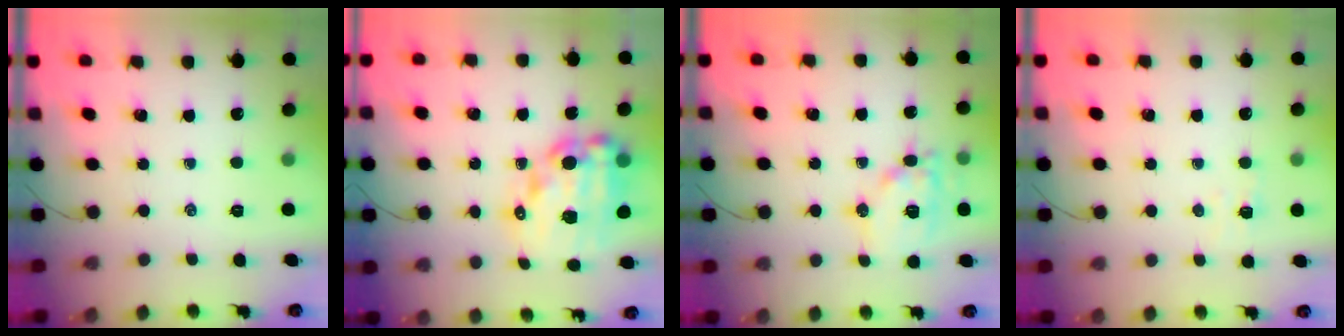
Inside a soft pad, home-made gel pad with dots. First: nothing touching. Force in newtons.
{"total": 17.1, "press": 16.7, "slide": 3.8}
{"total": 12.8, "press": 12.8, "slide": 1.4}
{"total": 2.9, "press": 2.8, "slide": 0.8}